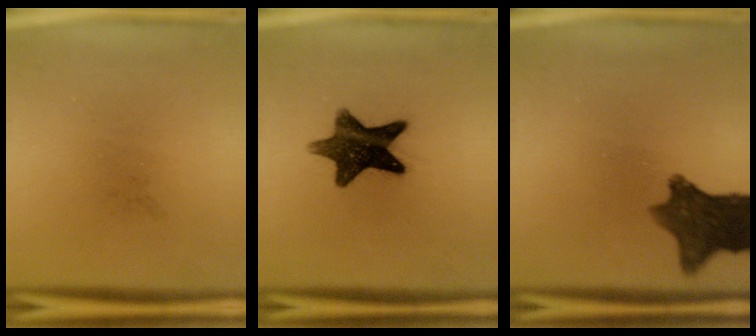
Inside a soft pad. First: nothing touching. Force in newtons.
{"total": 12.2}
{"total": 9.9}